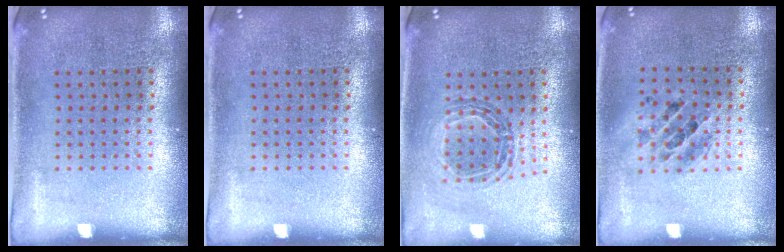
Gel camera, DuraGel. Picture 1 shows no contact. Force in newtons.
{"total": 0.0}
{"total": 0.9, "press": 0.9, "slide": 0.1}
{"total": 1.3, "press": 1.2, "slide": 0.5}